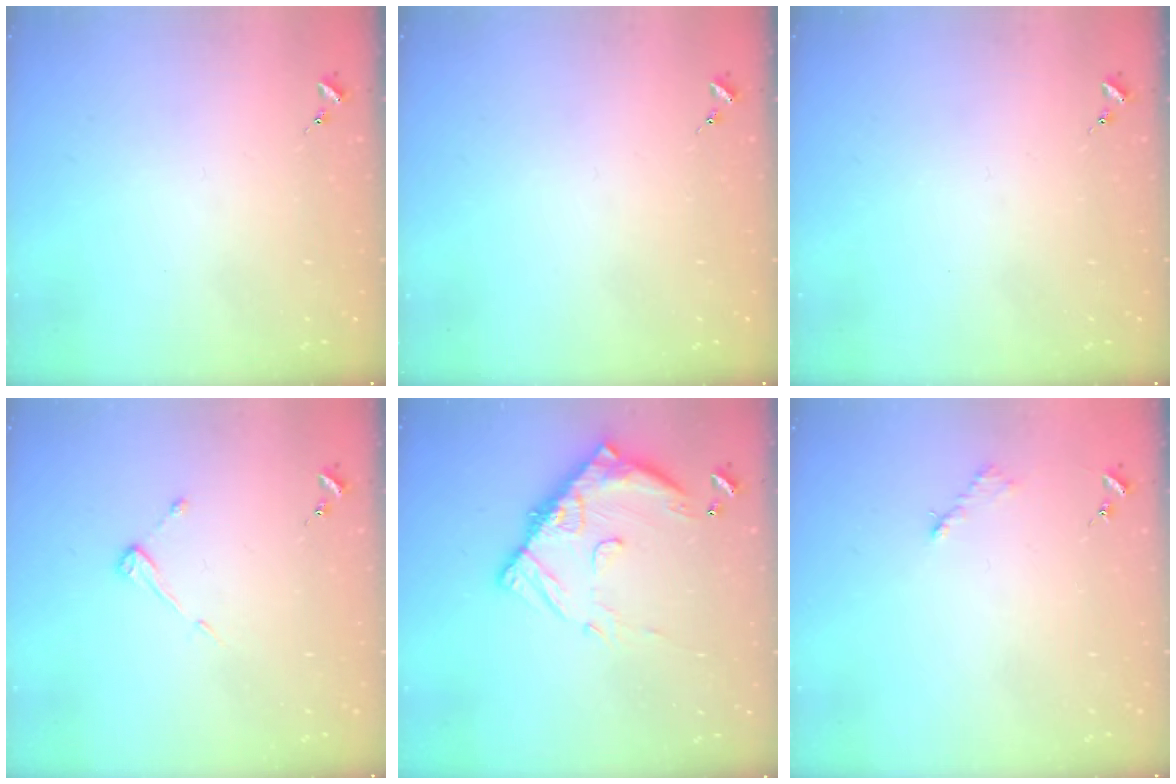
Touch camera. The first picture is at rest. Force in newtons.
{"total": 0.0}
{"total": 0.0}
{"total": 4.2, "press": 4.2, "slide": 0.3}
{"total": 14.4, "press": 14.4, "slide": 1.3}
{"total": 2.6, "press": 2.6, "slide": 0.4}